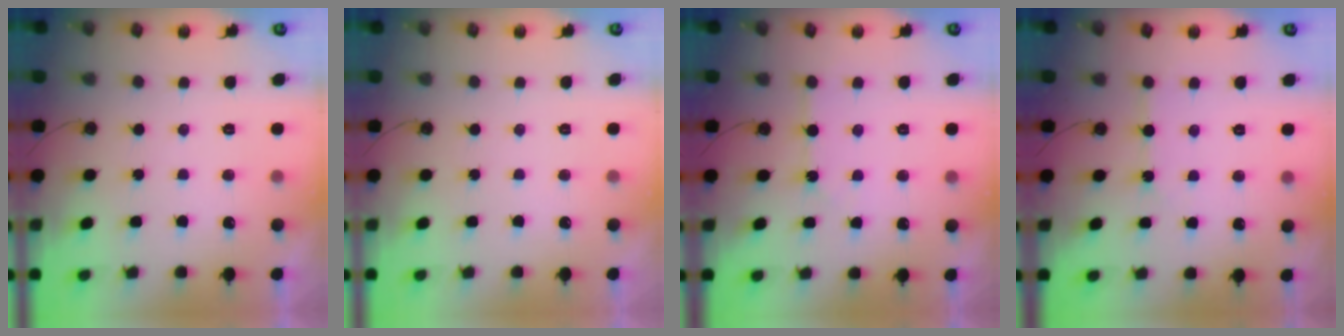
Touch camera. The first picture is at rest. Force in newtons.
{"total": 0.0}
{"total": 2.7, "press": 2.7, "slide": 0.3}
{"total": 3.5, "press": 3.5, "slide": 0.4}